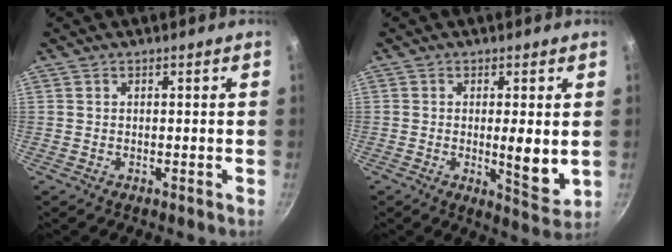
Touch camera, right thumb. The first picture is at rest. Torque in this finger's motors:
{"motor_torque": [1.99, 1.73, 1.77, -1.00, 0.61]}